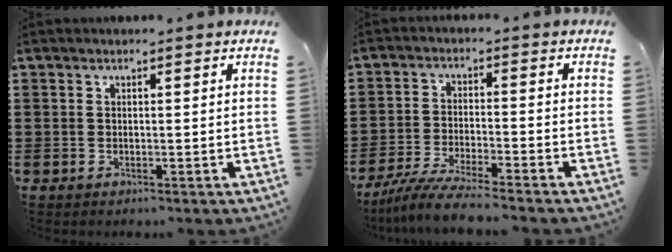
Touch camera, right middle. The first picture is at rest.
{"total": 6.2, "force": [-5.6, -0.3, 2.5], "torque": [-0.059, -0.021, -0.108]}